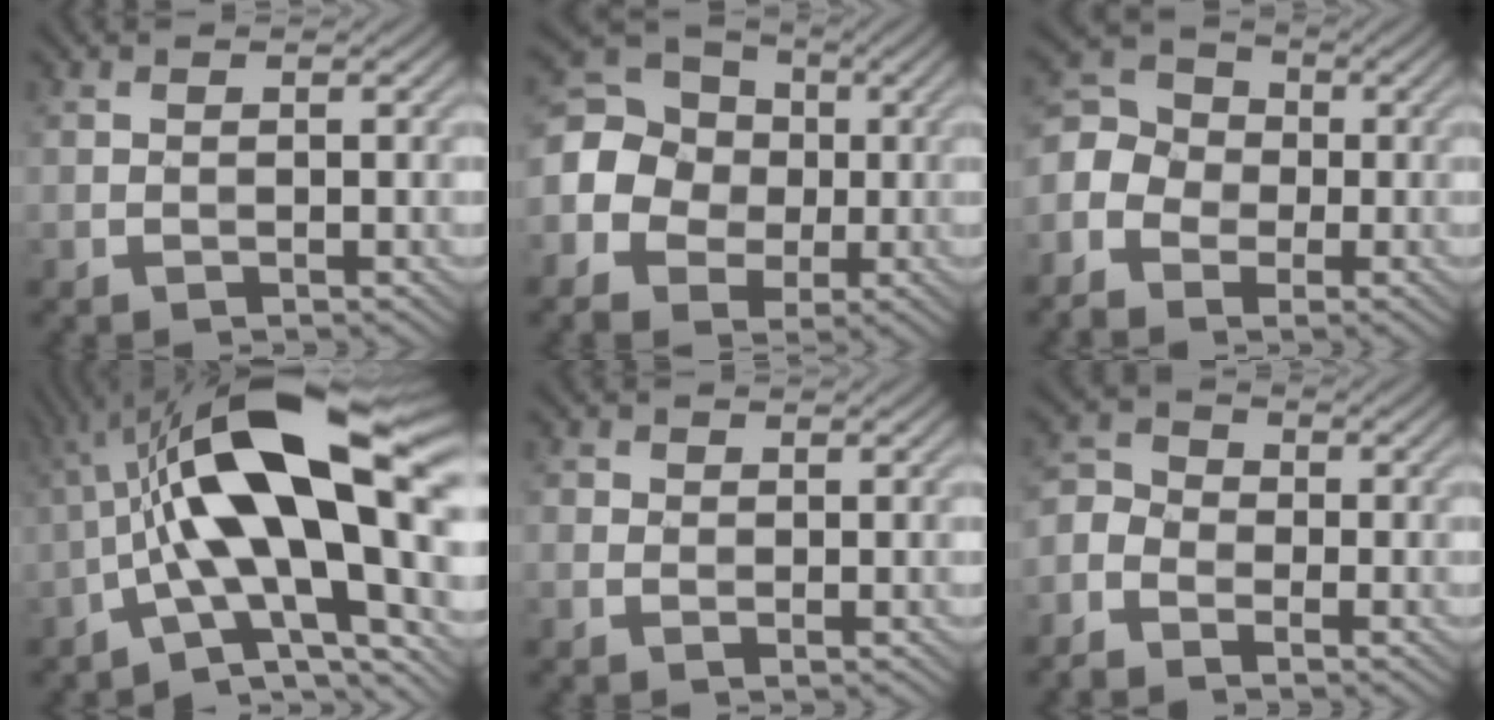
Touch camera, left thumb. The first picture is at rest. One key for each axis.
{"total": 11.9, "fx": -1.2, "fy": 10.7, "fz": 5.0, "tx": -0.162, "ty": 0.012, "tz": -0.044}
{"total": 7.2, "fx": -2.3, "fy": 6.0, "fz": 3.4, "tx": -0.096, "ty": 0.000, "tz": -0.060}
{"total": 17.5, "fx": 0.3, "fy": 5.9, "fz": 16.5, "tx": -0.278, "ty": 0.040, "tz": -0.013}
{"total": 1.2, "fx": 0.2, "fy": 1.0, "fz": 0.5, "tx": -0.015, "ty": 0.000, "tz": 0.004}
{"total": 4.2, "fx": -2.5, "fy": 2.9, "fz": 1.9, "tx": -0.060, "ty": 0.000, "tz": -0.059}